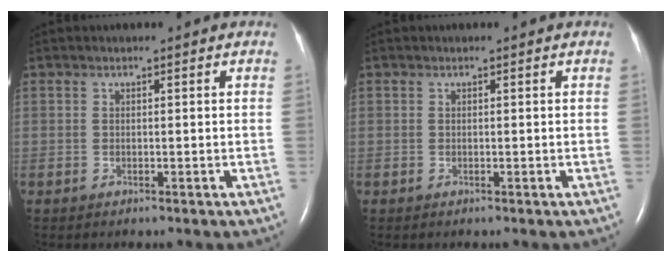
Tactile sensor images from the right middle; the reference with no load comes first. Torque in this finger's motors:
{"motor_torque": [-0.15, 0.06, -0.03, 0.00]}